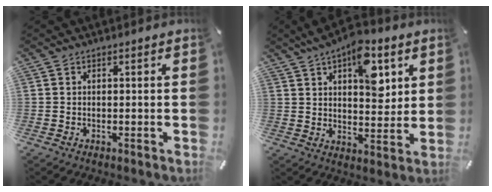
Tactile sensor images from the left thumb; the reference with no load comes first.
{"total": 13.3, "force": [6.4, 7.0, 9.3], "torque": [-0.110, -0.032, 0.105]}